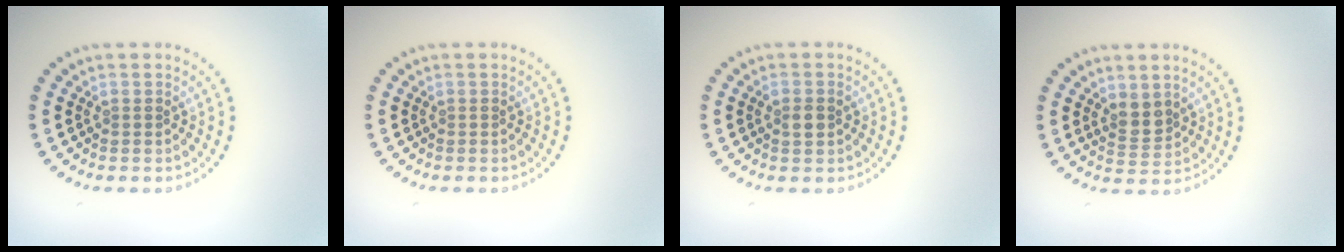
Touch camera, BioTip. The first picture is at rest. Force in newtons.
{"total": 0.0}
{"total": 1.3, "press": 1.3, "slide": 0.2}
{"total": 2.0, "press": 1.8, "slide": 1.0}